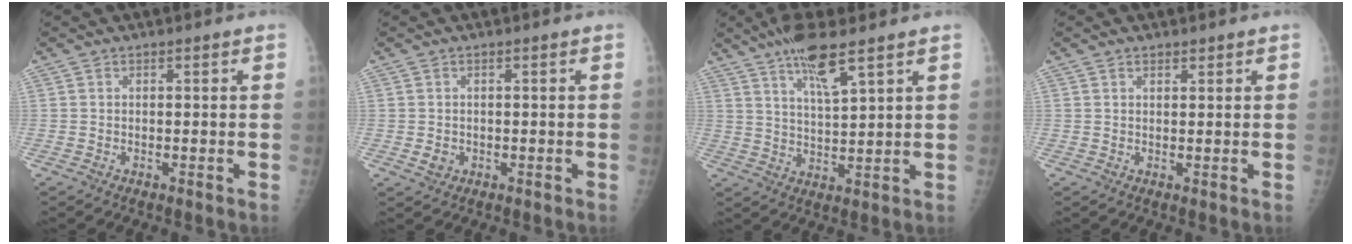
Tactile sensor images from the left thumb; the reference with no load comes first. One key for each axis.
{"total": 1.9, "fx": -0.2, "fy": 1.6, "fz": 0.9, "tx": -0.008, "ty": 0.001, "tz": 0.002}
{"total": 8.9, "fx": 5.9, "fy": 1.5, "fz": 6.5, "tx": -0.117, "ty": -0.029, "tz": 0.109}
{"total": 1.2, "fx": 0.9, "fy": 0.6, "fz": 0.4, "tx": -0.001, "ty": -0.005, "tz": 0.013}